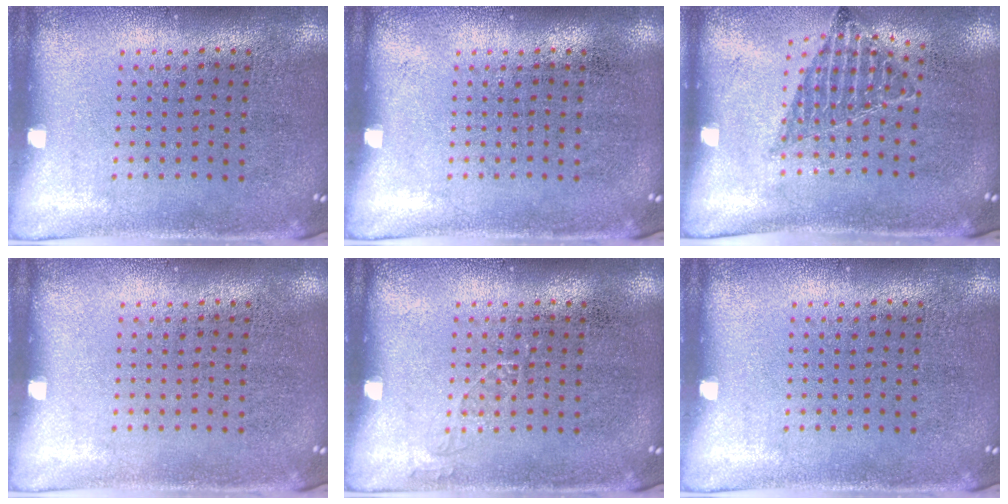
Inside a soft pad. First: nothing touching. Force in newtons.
{"total": 0.0}
{"total": 0.9, "press": 0.8, "slide": 0.2}
{"total": 0.0}
{"total": 0.7, "press": 0.7, "slide": 0.1}
{"total": 0.0}